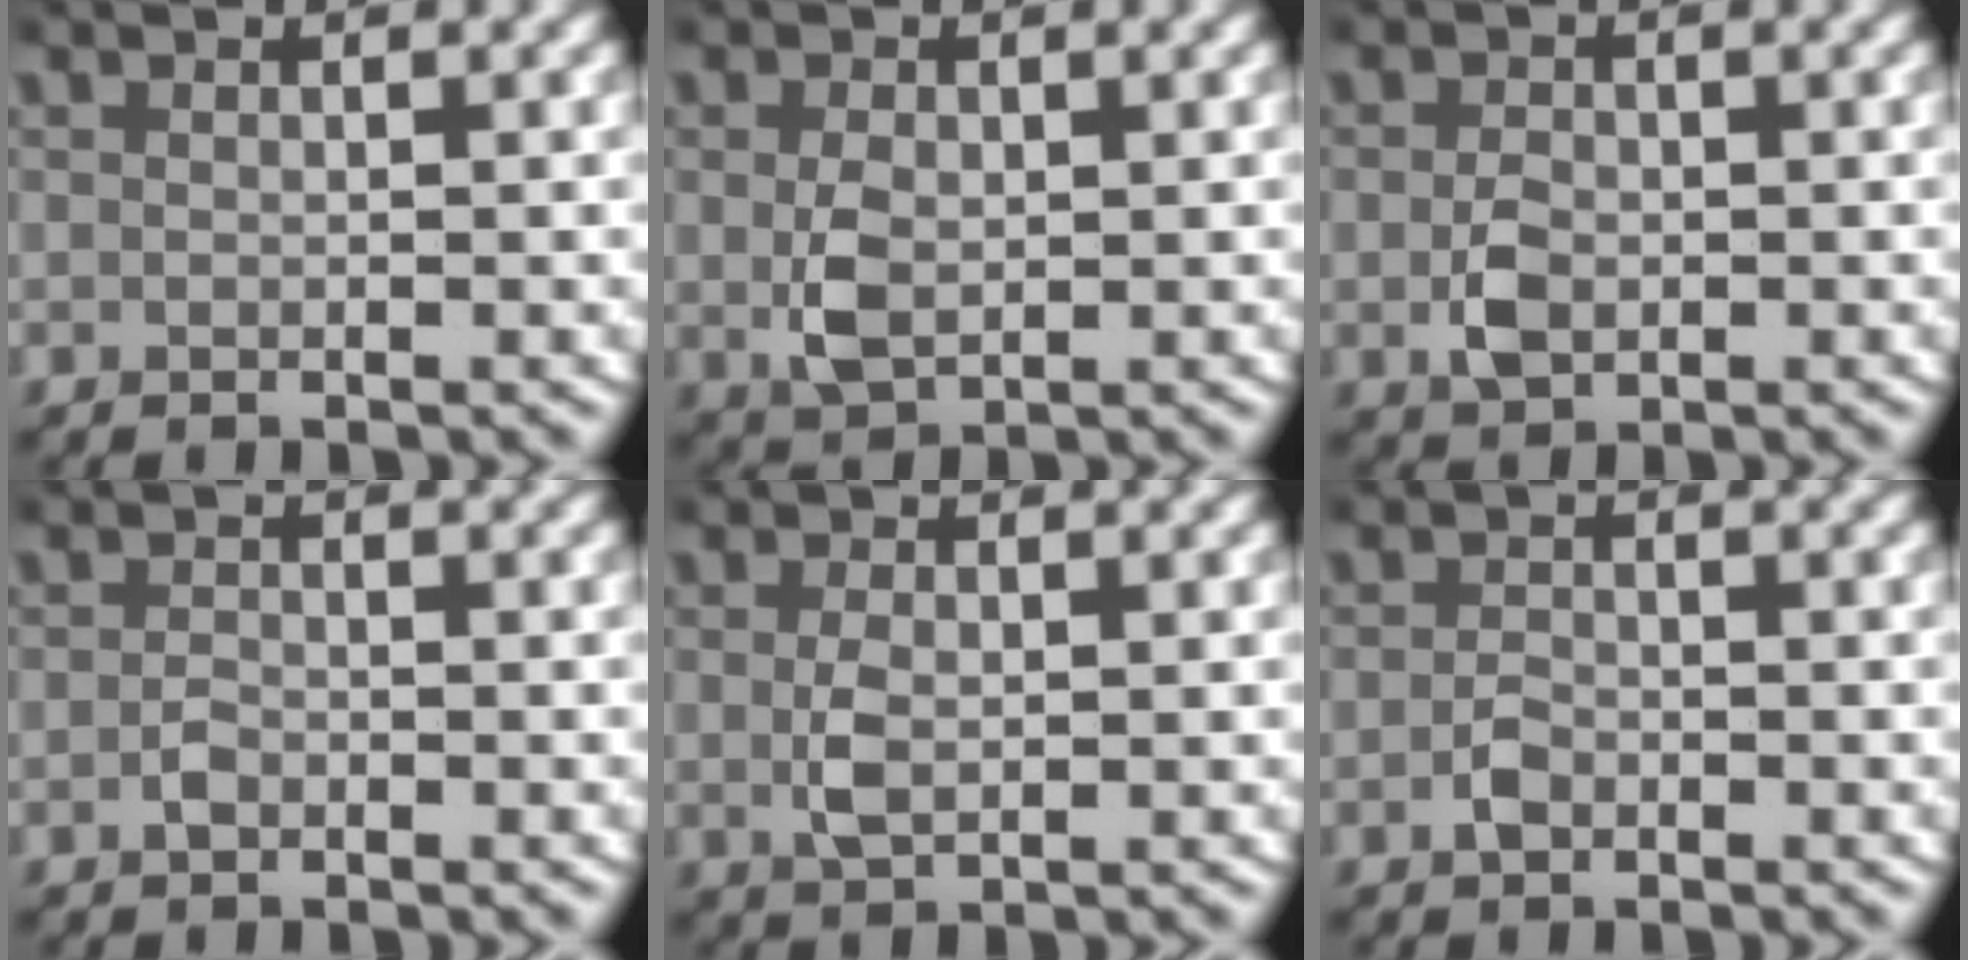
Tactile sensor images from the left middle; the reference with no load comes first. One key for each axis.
{"total": 3.0, "fx": 0.0, "fy": 2.0, "fz": 2.2, "tx": -0.057, "ty": -0.012, "tz": 0.008}
{"total": 2.5, "fx": -0.5, "fy": 1.8, "fz": 1.6, "tx": -0.037, "ty": -0.007, "tz": -0.005}
{"total": 1.0, "fx": -0.6, "fy": 0.6, "fz": 0.5, "tx": -0.014, "ty": -0.003, "tz": -0.011}
{"total": 2.1, "fx": 0.0, "fy": 1.1, "fz": 1.8, "tx": -0.044, "ty": -0.008, "tz": 0.007}
{"total": 1.3, "fx": -0.8, "fy": 0.8, "fz": 0.7, "tx": -0.018, "ty": -0.003, "tz": -0.014}